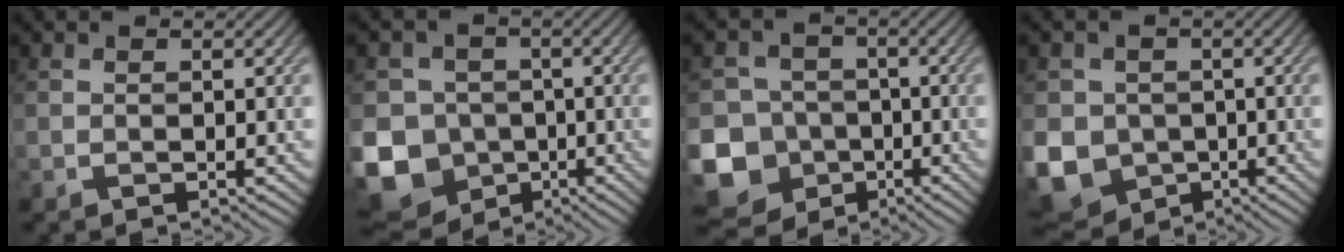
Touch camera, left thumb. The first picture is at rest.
{"total": 13.1, "force": [-4.1, 11.5, 4.6], "torque": [-0.141, -0.040, -0.094]}
{"total": 15.0, "force": [-6.2, 13.0, 4.2], "torque": [-0.149, -0.046, -0.115]}
{"total": 10.4, "force": [-2.3, 9.1, 4.5], "torque": [-0.135, -0.043, -0.058]}